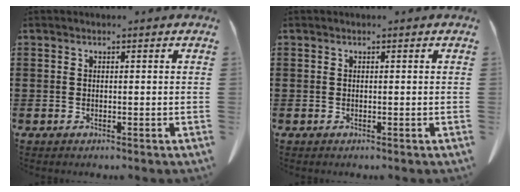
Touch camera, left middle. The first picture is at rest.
{"total": 0.0}